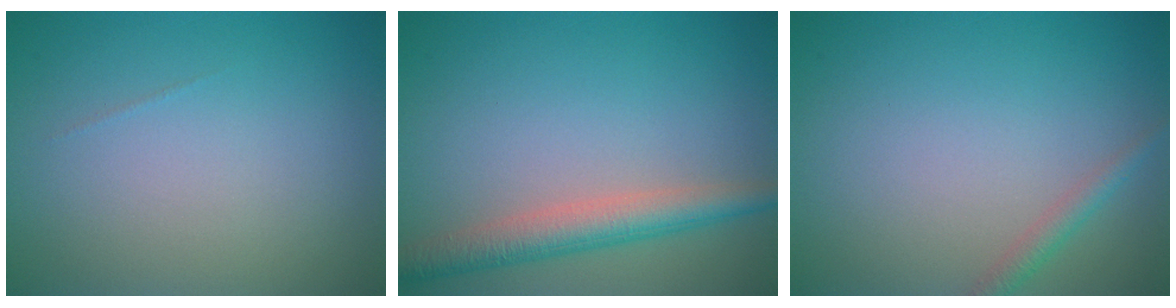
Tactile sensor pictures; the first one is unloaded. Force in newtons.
{"total": 4.1, "press": 4.1, "slide": 0.1}
{"total": 1.4, "press": 1.4, "slide": 0.1}